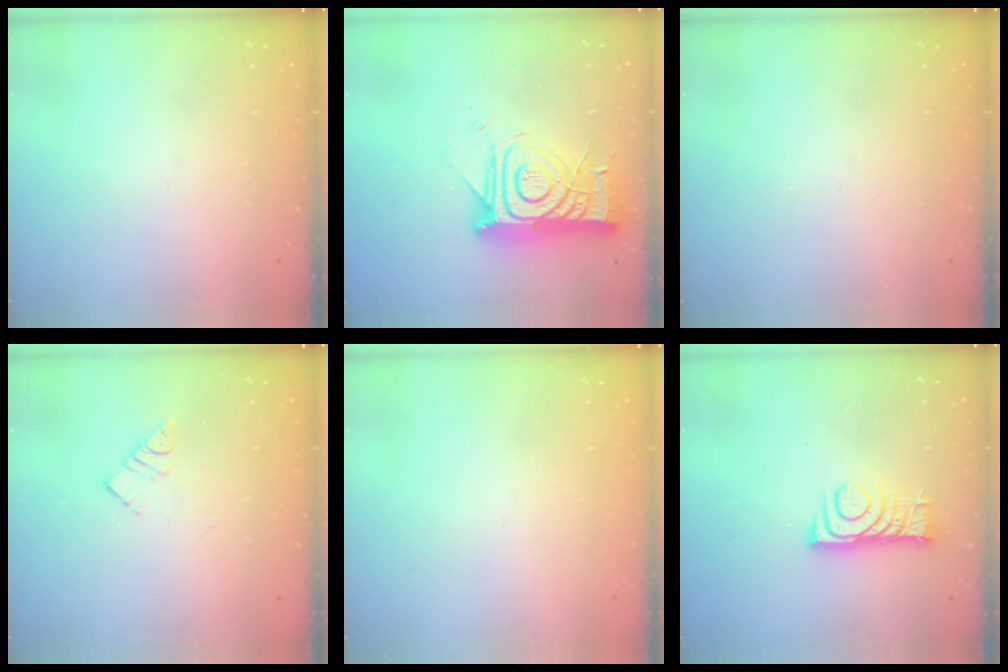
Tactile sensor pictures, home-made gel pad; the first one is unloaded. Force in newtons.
{"total": 16.3, "press": 16.3, "slide": 1.5}
{"total": 0.0}
{"total": 5.6, "press": 5.6, "slide": 0.2}
{"total": 1.7, "press": 1.7, "slide": 0.1}
{"total": 8.3, "press": 8.3, "slide": 0.8}